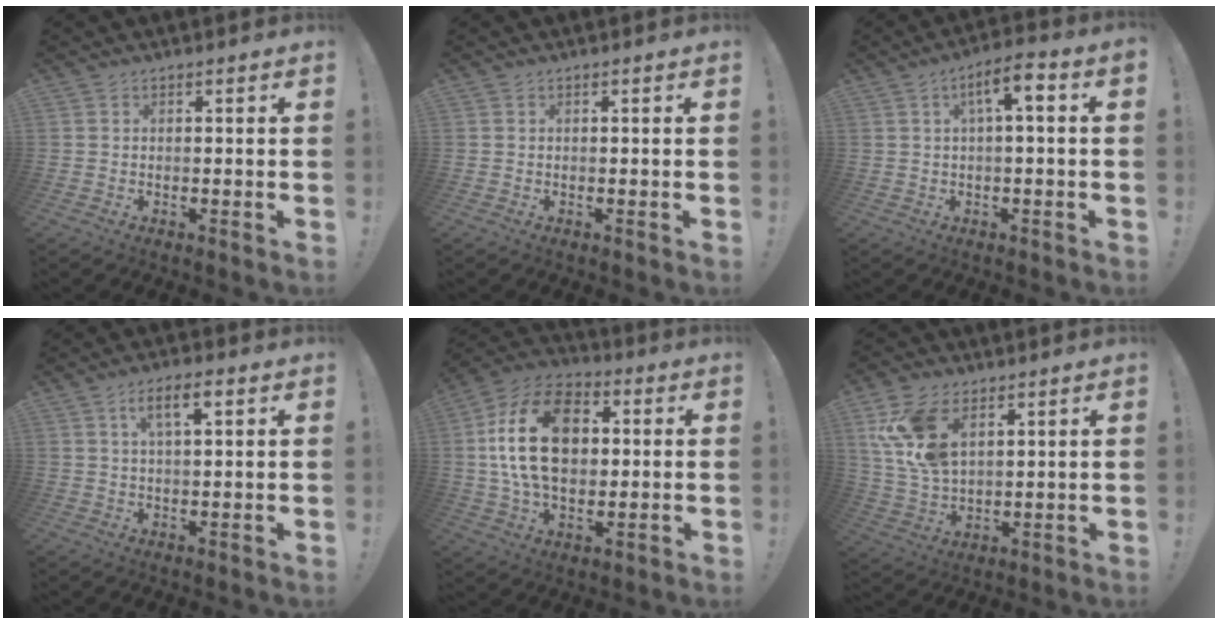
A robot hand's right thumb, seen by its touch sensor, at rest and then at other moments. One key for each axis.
{"total": 0.0}
{"total": 7.2, "fx": 1.5, "fy": 1.5, "fz": 6.9, "tx": -0.114, "ty": 0.002, "tz": 0.020}
{"total": 6.3, "fx": 2.6, "fy": 1.8, "fz": 5.4, "tx": -0.087, "ty": -0.001, "tz": 0.039}
{"total": 22.5, "fx": 2.9, "fy": 14.9, "fz": 16.6, "tx": -0.293, "ty": 0.007, "tz": 0.051}
{"total": 13.6, "fx": 6.1, "fy": 8.2, "fz": 9.0, "tx": -0.179, "ty": -0.017, "tz": 0.119}